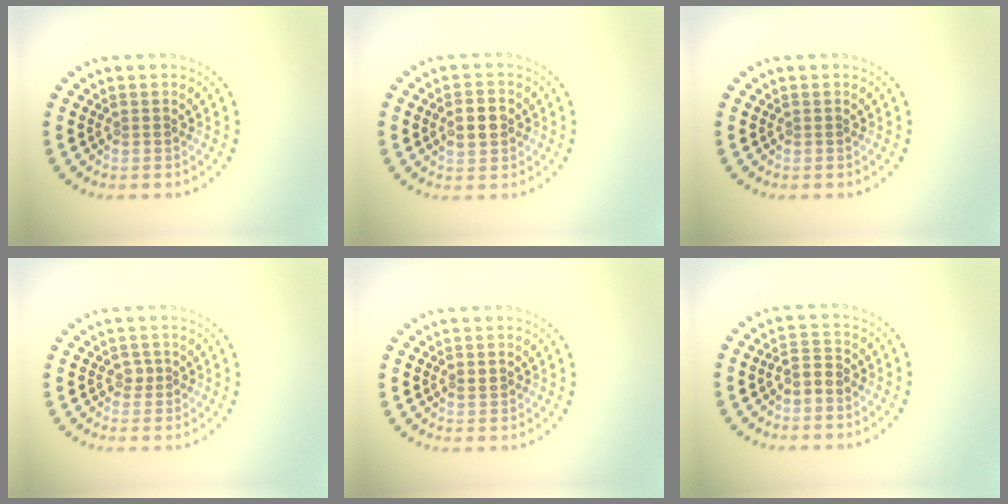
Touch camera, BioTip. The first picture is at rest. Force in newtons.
{"total": 2.8, "press": 2.8, "slide": 0.0}
{"total": 0.0}
{"total": 1.0, "press": 0.7, "slide": 0.6}
{"total": 0.8, "press": 0.8, "slide": 0.1}
{"total": 1.9, "press": 1.8, "slide": 0.7}